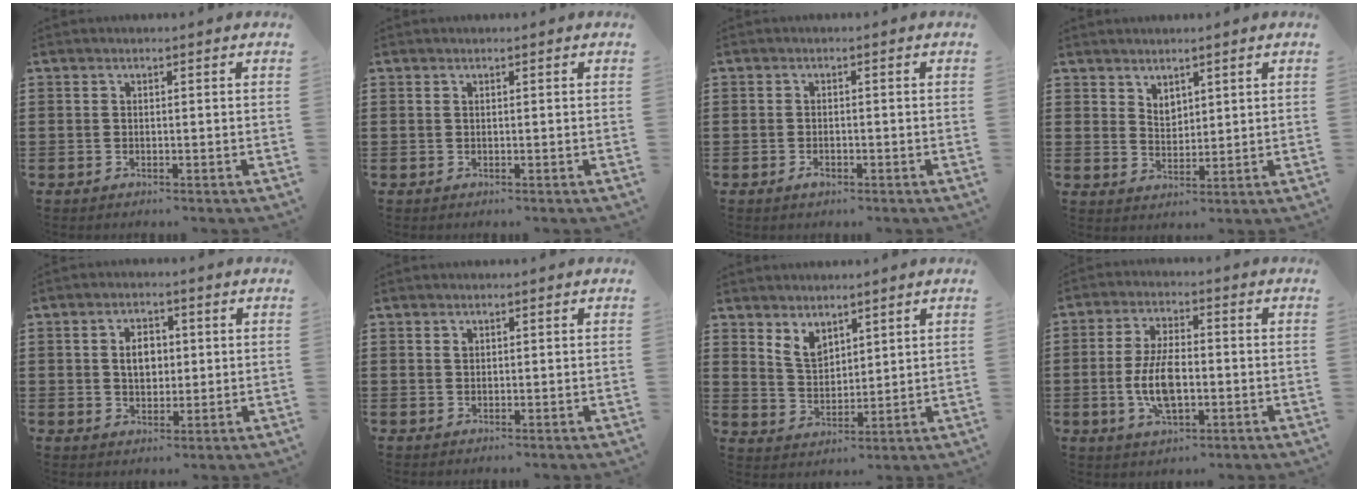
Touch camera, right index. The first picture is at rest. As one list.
[{"total": 0.0}, {"total": 1.3, "force": [-0.6, 0.5, 1.0], "torque": [-0.021, -0.005, -0.010]}, {"total": 2.6, "force": [2.2, 1.4, 0.3], "torque": [-0.011, 0.002, 0.042]}, {"total": 4.3, "force": [0.5, 2.9, 3.2], "torque": [-0.054, 0.007, 0.003]}, {"total": 0.7, "force": [0.3, 0.5, 0.2], "torque": [-0.007, 0.001, 0.007]}, {"total": 4.3, "force": [3.3, 2.3, 1.6], "torque": [-0.043, -0.001, 0.063]}, {"total": 8.0, "force": [-1.4, 3.4, 7.1], "torque": [-0.158, -0.004, -0.029]}]